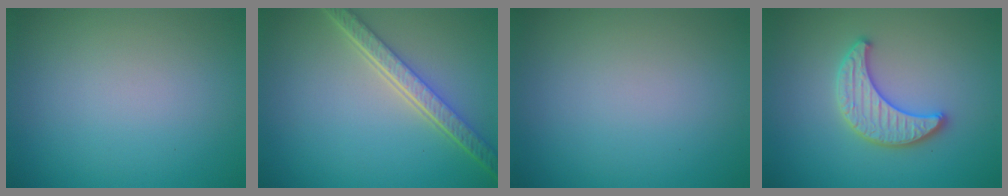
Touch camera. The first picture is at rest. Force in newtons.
{"total": 5.0, "press": 3.7, "slide": 3.3}
{"total": 0.0}
{"total": 3.5, "press": 3.4, "slide": 0.6}